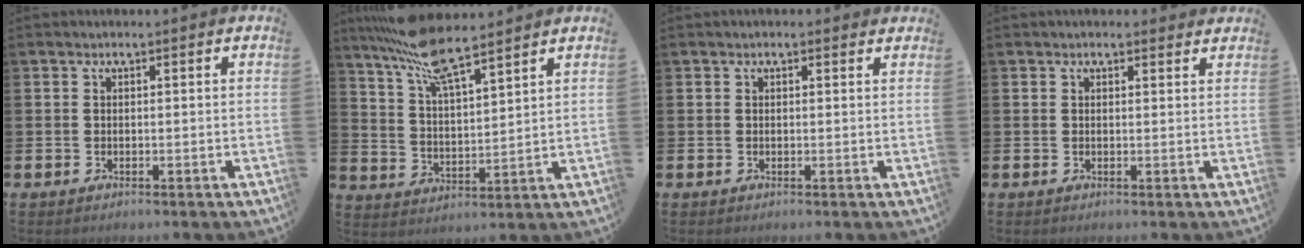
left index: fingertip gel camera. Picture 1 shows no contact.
{"total": 9.5, "force": [8.3, 1.6, 4.3], "torque": [-0.116, -0.031, 0.151]}
{"total": 0.6, "force": [0.5, 0.2, 0.1], "torque": [0.005, 0.001, 0.007]}
{"total": 1.2, "force": [1.1, 0.4, 0.1], "torque": [0.004, 0.001, 0.020]}